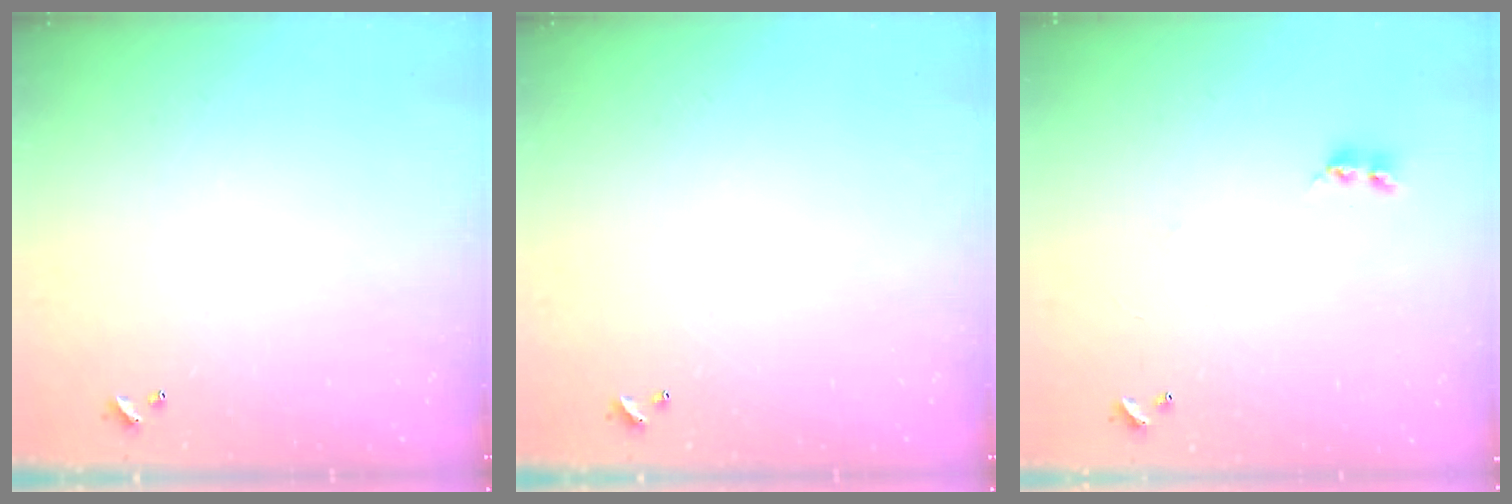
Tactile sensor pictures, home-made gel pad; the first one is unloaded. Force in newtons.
{"total": 0.0}
{"total": 2.0, "press": 2.0, "slide": 0.3}